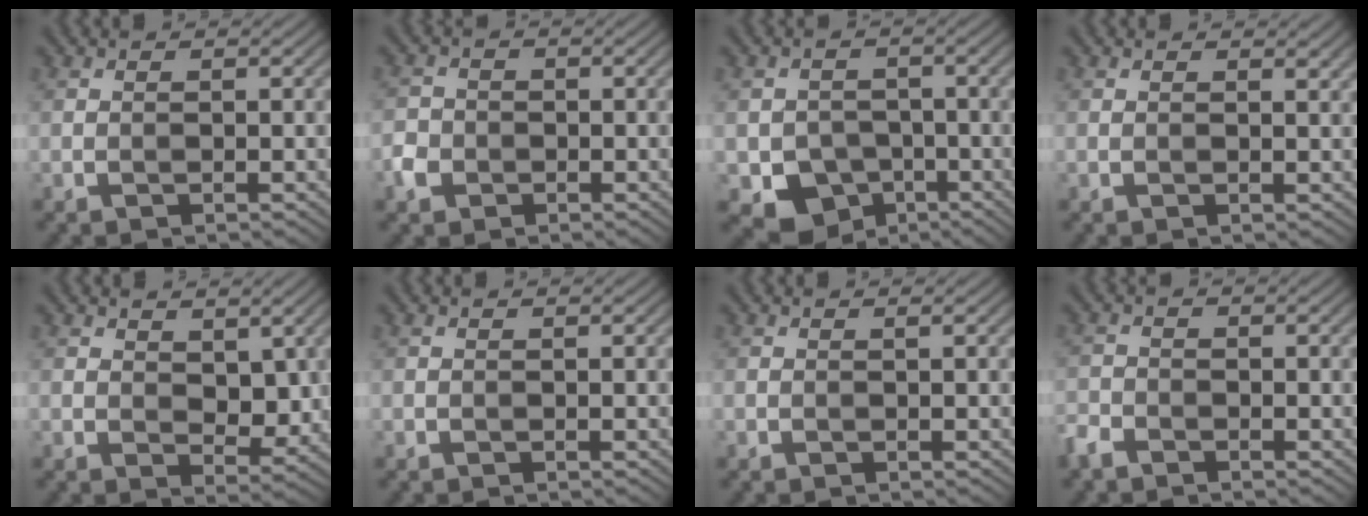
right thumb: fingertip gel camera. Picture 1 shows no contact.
{"total": 2.5, "force": [-1.2, 2.1, 0.8], "torque": [-0.018, 0.000, -0.027]}
{"total": 6.3, "force": [-2.8, 5.1, 2.3], "torque": [-0.041, -0.015, -0.052]}
{"total": 0.9, "force": [0.8, 0.2, 0.5], "torque": [-0.008, -0.004, 0.012]}
{"total": 4.2, "force": [1.4, 2.7, 3.0], "torque": [-0.051, -0.009, 0.024]}
{"total": 0.0}
{"total": 0.0}
{"total": 2.4, "force": [-2.0, 1.0, 0.8], "torque": [-0.022, -0.005, -0.053]}